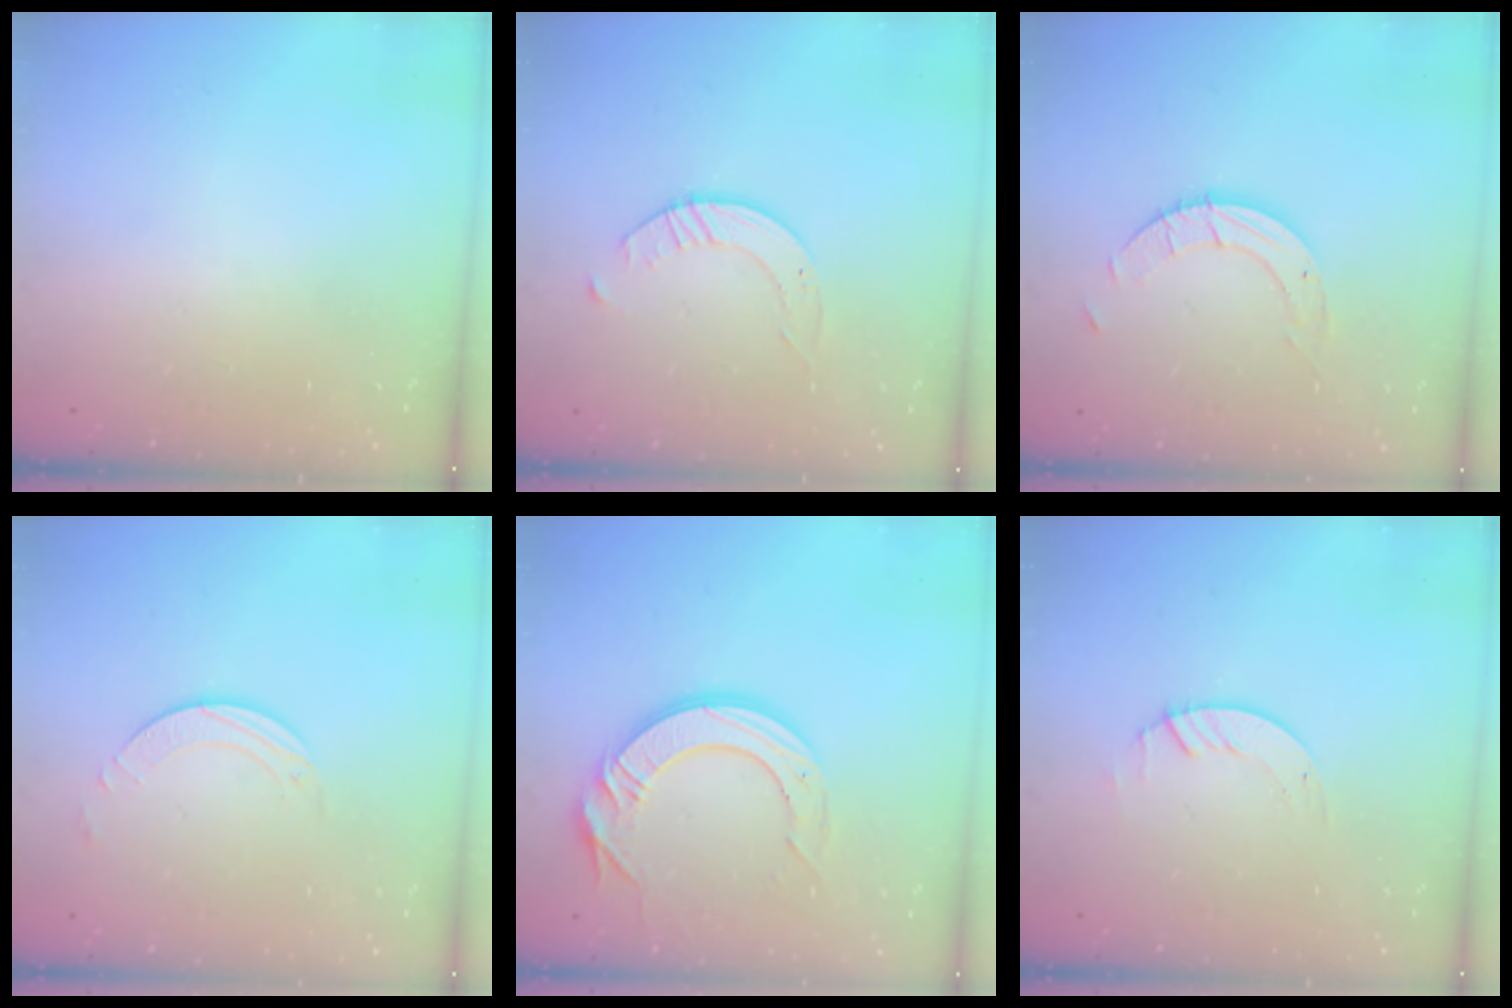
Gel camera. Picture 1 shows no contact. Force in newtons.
{"total": 2.6, "press": 2.6, "slide": 0.3}
{"total": 4.9, "press": 4.9, "slide": 0.3}
{"total": 2.5, "press": 2.5, "slide": 0.2}
{"total": 14.2, "press": 14.1, "slide": 1.5}
{"total": 1.4, "press": 1.4, "slide": 0.2}